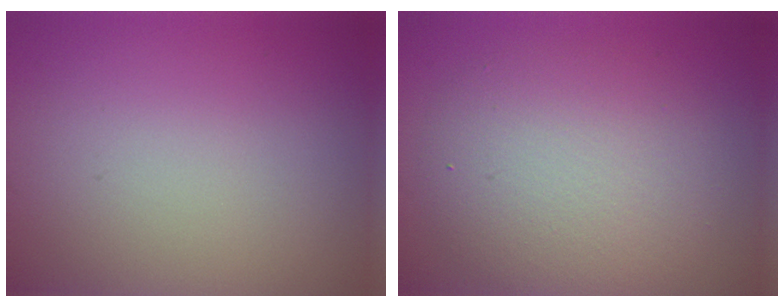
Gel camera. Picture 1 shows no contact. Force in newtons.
{"total": 6.1, "press": 6.1, "slide": 0.1}